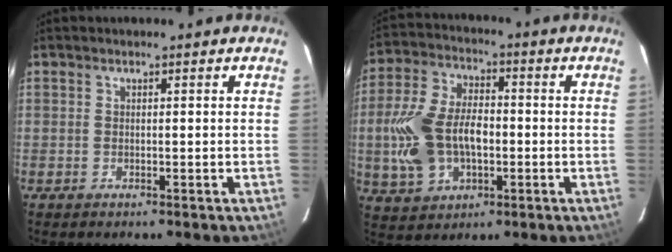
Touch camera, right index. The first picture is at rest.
{"total": 15.4, "force": [-2.0, 9.7, 11.8], "torque": [-0.260, 0.011, -0.027]}